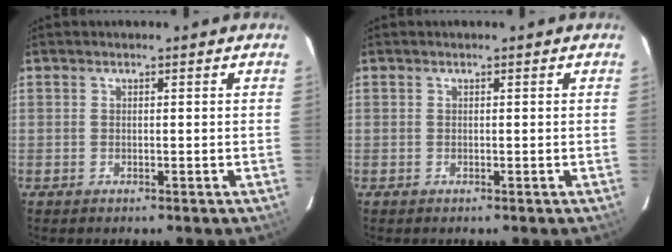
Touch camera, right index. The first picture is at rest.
{"total": 0.0}